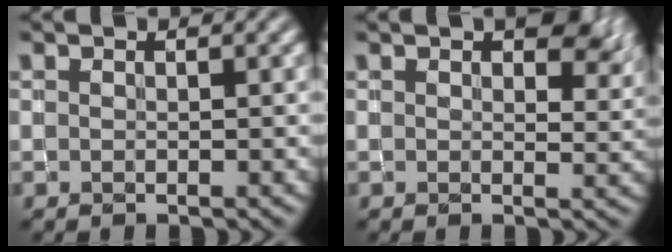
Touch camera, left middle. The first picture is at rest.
{"total": 4.2, "force": [2.3, 2.0, 2.8], "torque": [-0.033, -0.001, 0.037]}